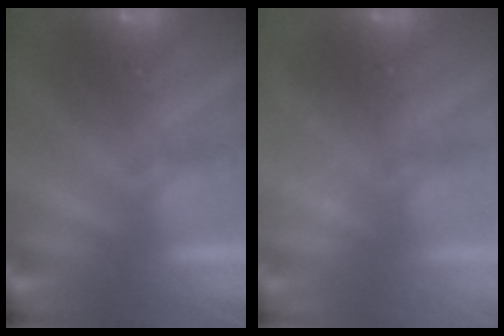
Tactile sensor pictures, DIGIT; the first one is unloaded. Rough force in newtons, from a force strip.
{"total": 2.3}